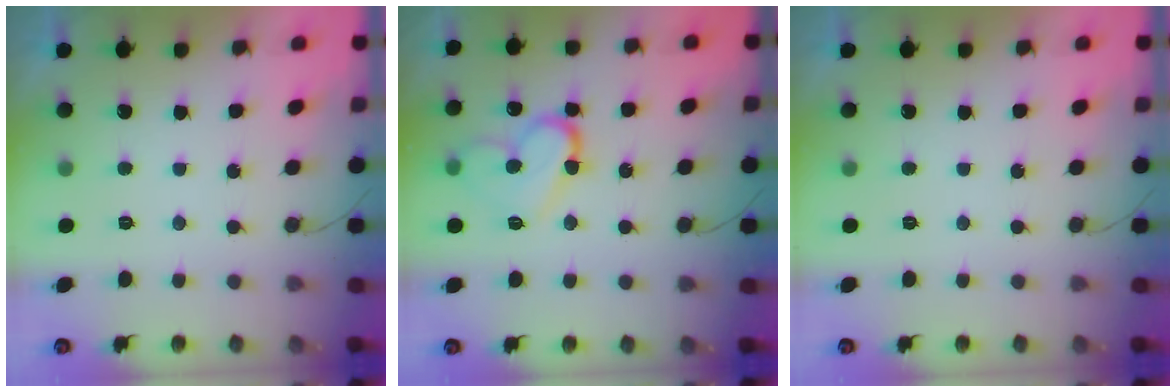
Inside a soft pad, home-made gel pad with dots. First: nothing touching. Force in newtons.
{"total": 13.7, "press": 13.6, "slide": 1.7}
{"total": 0.0}